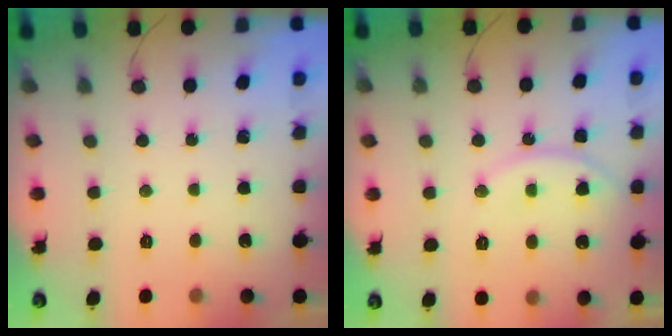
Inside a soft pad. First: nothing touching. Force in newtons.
{"total": 12.5, "press": 12.5, "slide": 0.8}